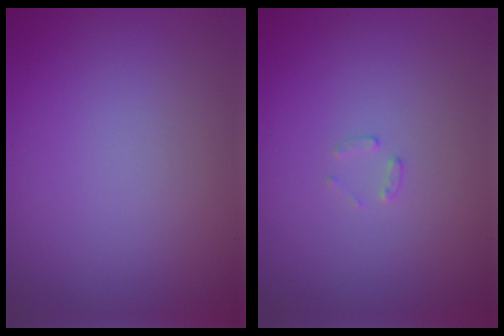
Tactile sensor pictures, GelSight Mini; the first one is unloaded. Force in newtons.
{"total": 0.9, "press": 0.9, "slide": 0.2}